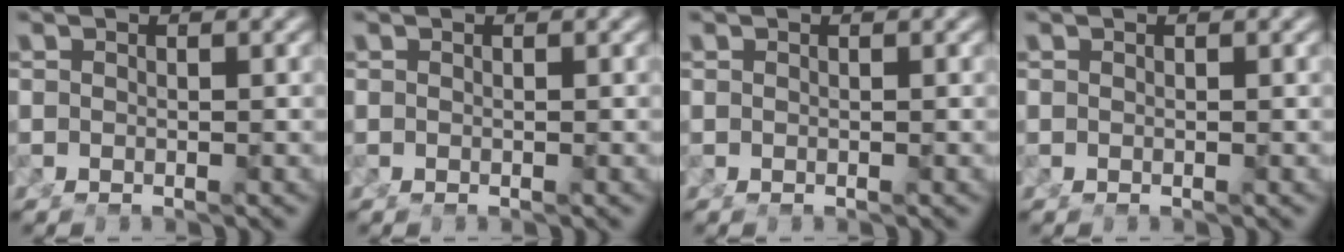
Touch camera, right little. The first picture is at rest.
{"total": 0.0}
{"total": 0.0}
{"total": 0.0}